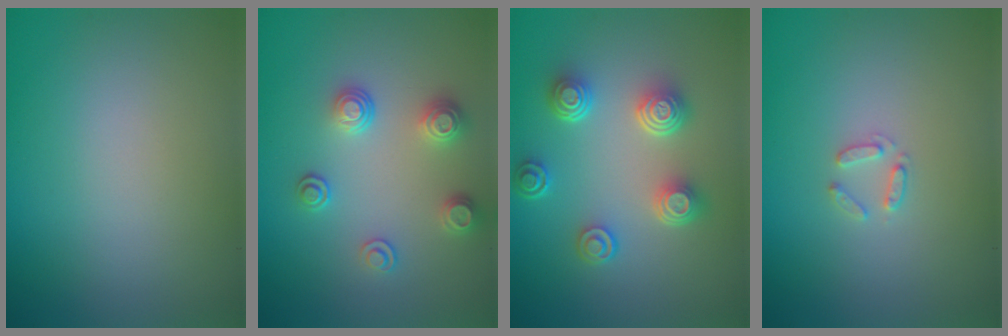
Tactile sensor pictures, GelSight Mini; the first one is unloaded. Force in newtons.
{"total": 2.6, "press": 2.6, "slide": 0.6}
{"total": 4.5, "press": 3.5, "slide": 2.9}
{"total": 1.1, "press": 1.1, "slide": 0.2}